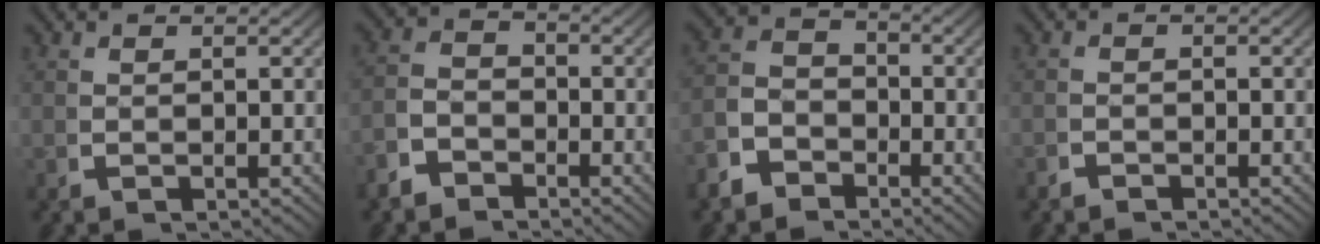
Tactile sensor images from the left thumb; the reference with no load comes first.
{"total": 3.3, "force": [-2.1, 2.1, 1.2], "torque": [-0.018, -0.016, -0.037]}
{"total": 5.4, "force": [-2.4, 4.3, 2.4], "torque": [-0.028, -0.011, -0.047]}
{"total": 1.1, "force": [-1.1, 0.2, -0.1], "torque": [0.003, -0.006, -0.022]}